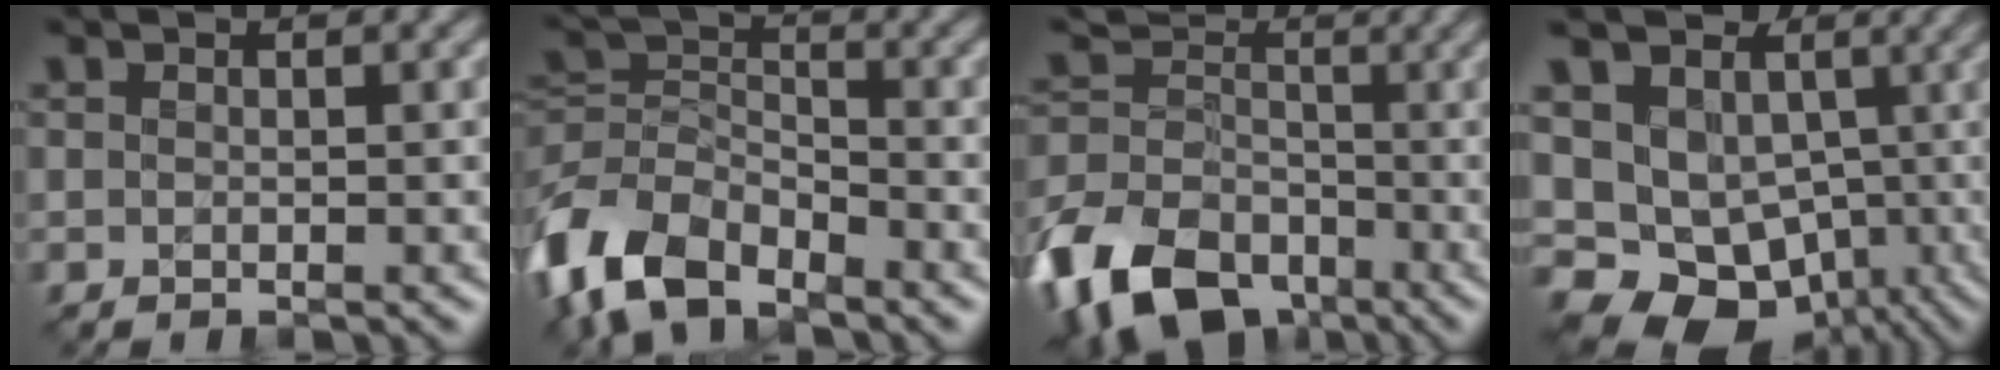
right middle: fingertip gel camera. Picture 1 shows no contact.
{"total": 9.1, "force": [-6.0, 4.9, 4.8], "torque": [-0.103, -0.008, -0.132]}
{"total": 13.2, "force": [-6.7, 9.1, 6.8], "torque": [-0.159, -0.021, -0.132]}
{"total": 13.1, "force": [-1.4, 11.3, 6.3], "torque": [-0.124, -0.008, -0.016]}